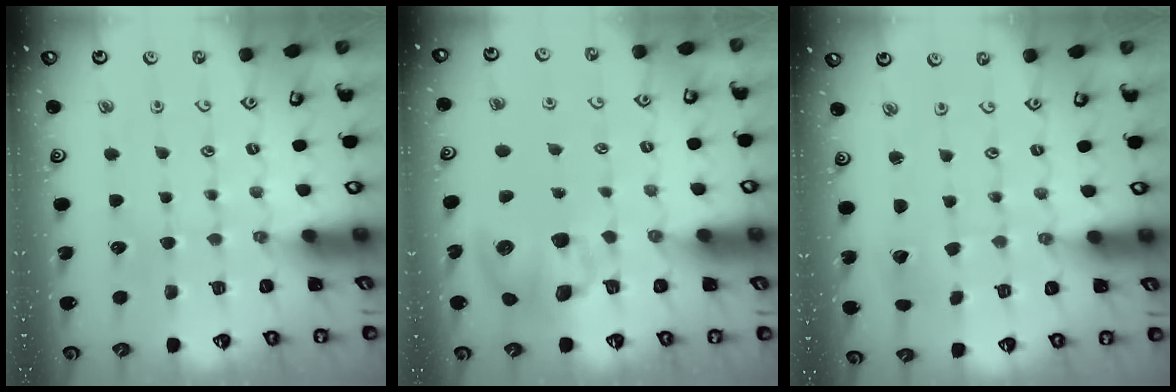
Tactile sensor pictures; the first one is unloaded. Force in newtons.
{"total": 9.3, "press": 9.2, "slide": 1.5}
{"total": 2.4, "press": 2.4, "slide": 0.2}